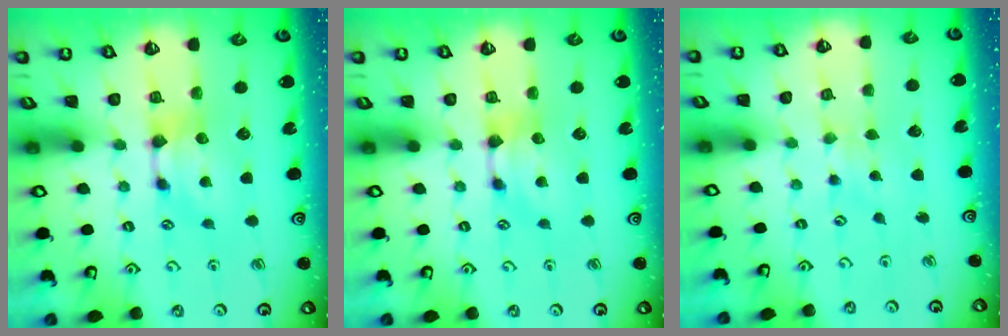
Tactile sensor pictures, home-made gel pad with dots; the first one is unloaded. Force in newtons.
{"total": 0.0}
{"total": 2.8, "press": 2.8, "slide": 0.2}